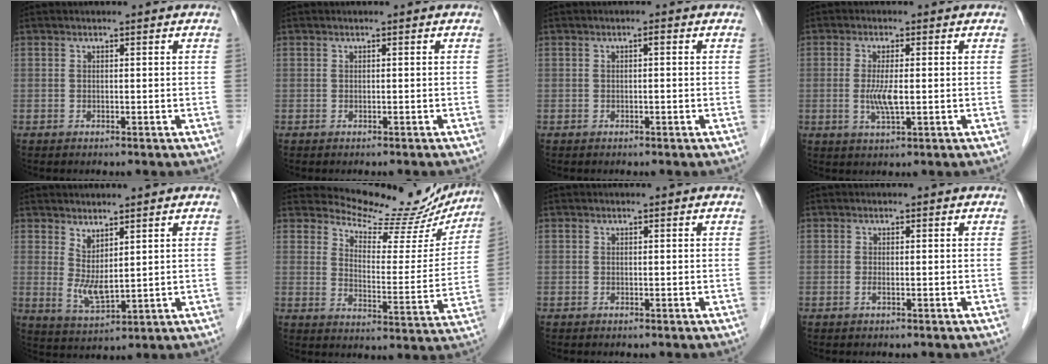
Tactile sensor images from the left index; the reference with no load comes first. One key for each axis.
{"total": 0.6, "fx": -0.5, "fy": 0.1, "fz": 0.3, "tx": -0.003, "ty": 0.000, "tz": -0.006}
{"total": 0.8, "fx": 0.0, "fy": 0.2, "fz": 0.8, "tx": -0.009, "ty": 0.003, "tz": 0.000}
{"total": 4.1, "fx": -0.3, "fy": 0.7, "fz": 4.1, "tx": -0.086, "ty": -0.006, "tz": -0.005}
{"total": 4.3, "fx": 1.9, "fy": 1.2, "fz": 3.7, "tx": -0.082, "ty": -0.013, "tz": 0.050}
{"total": 14.9, "fx": 14.2, "fy": 3.6, "fz": 2.3, "tx": -0.027, "ty": -0.040, "tz": 0.172}
{"total": 0.0}
{"total": 0.6, "fx": -0.2, "fy": 0.0, "fz": 0.5, "tx": -0.011, "ty": 0.000, "tz": -0.004}